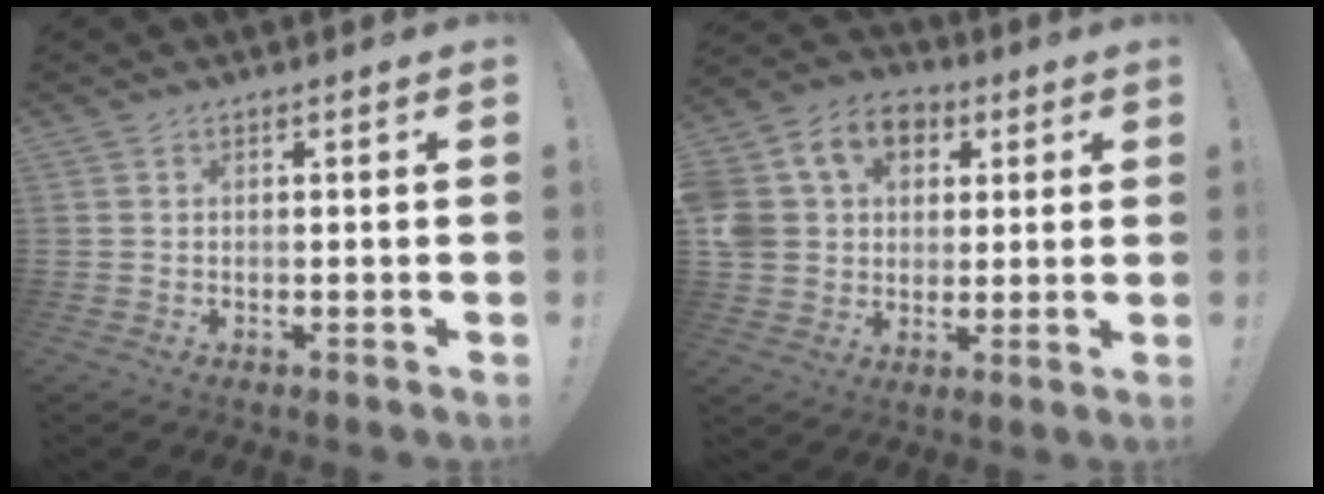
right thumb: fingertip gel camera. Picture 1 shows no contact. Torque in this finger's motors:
{"motor_torque": [1.23, 3.12, 1.42, 0.30, 0.18]}